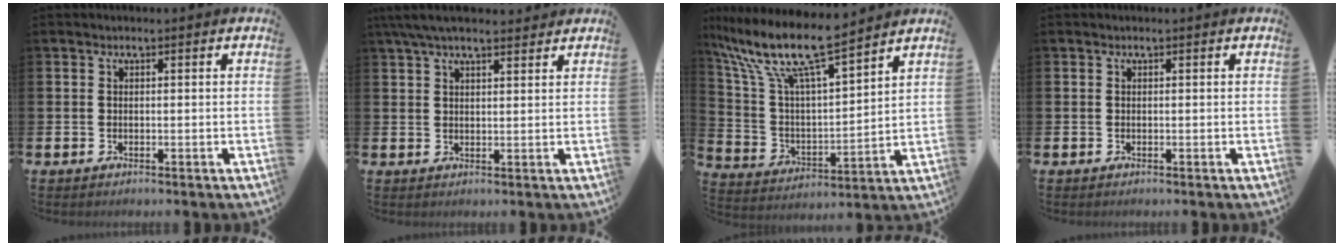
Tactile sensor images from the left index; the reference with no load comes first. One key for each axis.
{"total": 5.1, "fx": 4.3, "fy": 1.3, "fz": 2.3, "tx": -0.053, "ty": -0.007, "tz": 0.079}
{"total": 11.4, "fx": 9.7, "fy": 1.5, "fz": 5.7, "tx": -0.155, "ty": -0.059, "tz": 0.166}
{"total": 0.0}